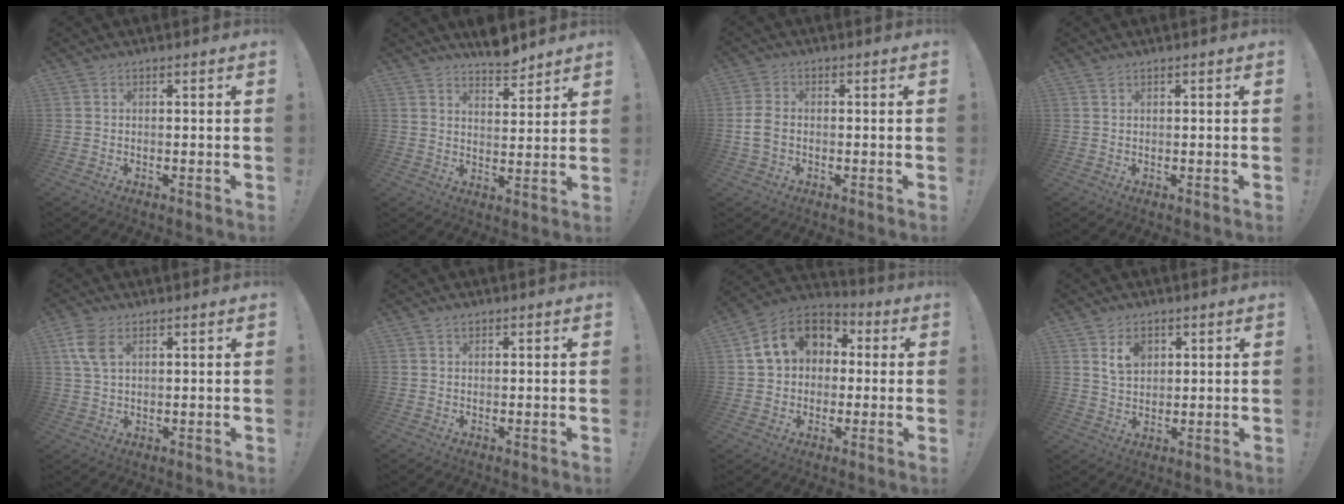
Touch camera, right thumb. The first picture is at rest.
{"total": 6.8, "force": [6.3, 1.3, 2.3], "torque": [-0.015, -0.052, 0.109]}
{"total": 4.8, "force": [-1.0, 3.3, 3.4], "torque": [-0.082, 0.011, -0.016]}
{"total": 0.6, "force": [0.5, 0.2, 0.3], "torque": [-0.002, -0.002, 0.008]}
{"total": 6.7, "force": [2.9, 3.6, 4.7], "torque": [-0.088, -0.005, 0.056]}
{"total": 0.9, "force": [0.7, 0.6, 0.4], "torque": [-0.007, 0.000, 0.012]}
{"total": 14.4, "force": [3.7, 11.5, 7.8], "torque": [-0.111, 0.006, 0.074]}
{"total": 6.6, "force": [3.2, 4.8, 3.3], "torque": [-0.040, -0.011, 0.056]}